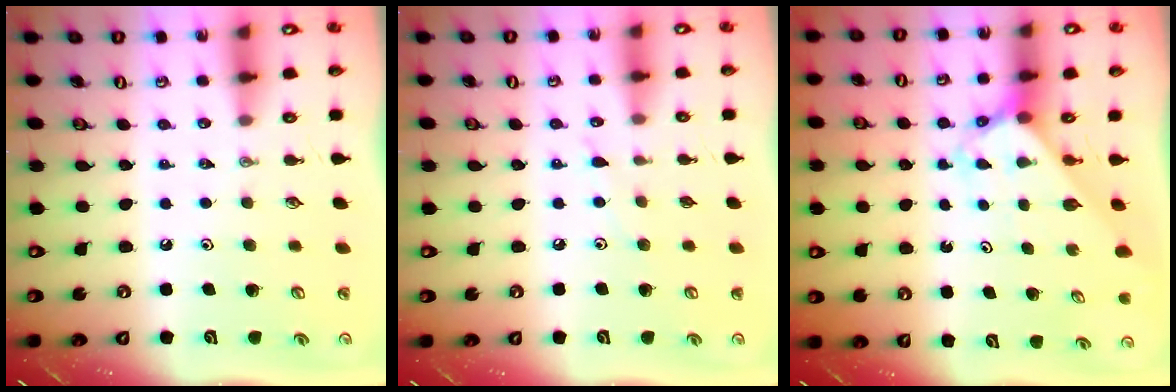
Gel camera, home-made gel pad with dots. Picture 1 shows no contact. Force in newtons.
{"total": 5.6, "press": 5.6, "slide": 0.6}
{"total": 2.7, "press": 2.7, "slide": 0.2}